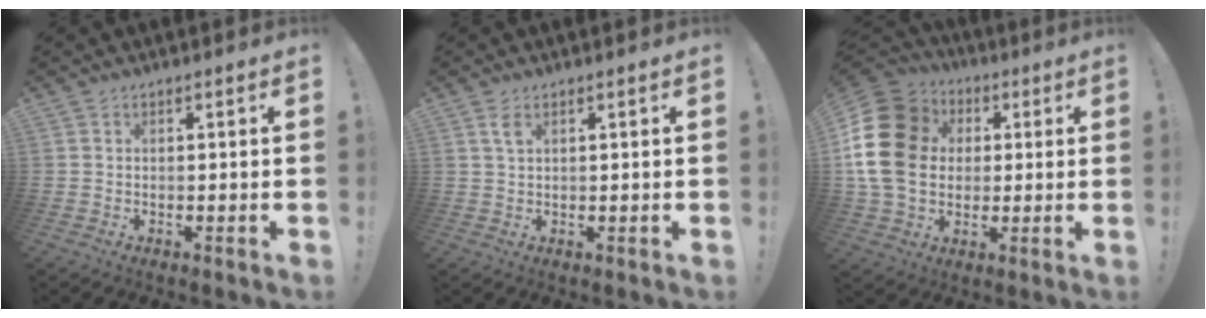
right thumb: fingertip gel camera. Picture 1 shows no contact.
{"total": 2.8, "force": [1.4, 1.1, 2.1], "torque": [-0.040, 0.000, 0.024]}
{"total": 20.0, "force": [2.2, 15.7, 12.2], "torque": [-0.234, 0.006, 0.048]}